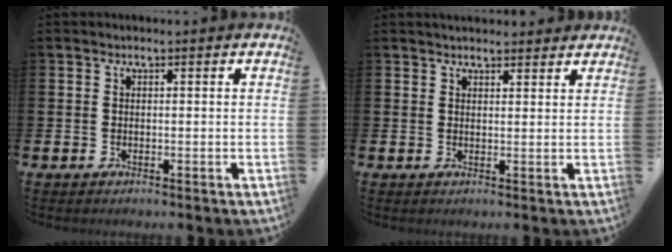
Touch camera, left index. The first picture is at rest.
{"total": 2.2, "force": [2.2, 0.5, 0.1], "torque": [0.003, -0.010, 0.038]}